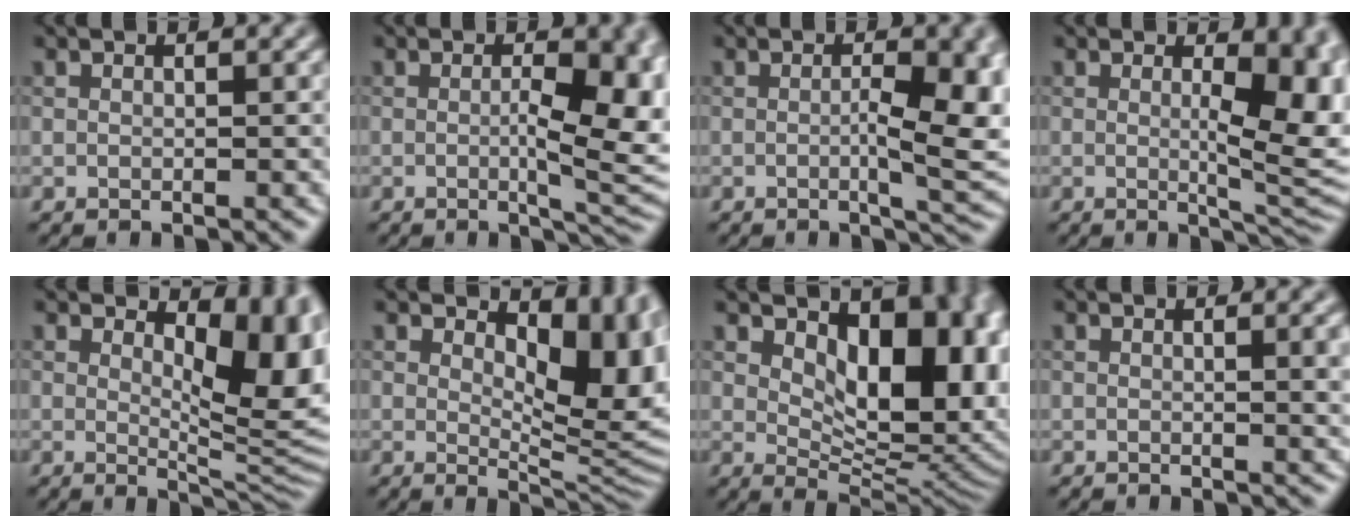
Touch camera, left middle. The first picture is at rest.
{"total": 7.4, "force": [-0.2, 2.1, 7.1], "torque": [-0.098, -0.011, 0.002]}
{"total": 6.1, "force": [-0.4, 1.5, 5.9], "torque": [-0.089, -0.008, -0.003]}
{"total": 8.1, "force": [0.5, 2.7, 7.6], "torque": [-0.096, -0.011, 0.017]}
{"total": 8.1, "force": [2.4, 3.5, 6.9], "torque": [-0.092, -0.014, 0.039]}
{"total": 8.7, "force": [2.7, 4.5, 6.9], "torque": [-0.094, -0.019, 0.044]}
{"total": 11.7, "force": [3.4, 6.3, 9.3], "torque": [-0.120, -0.010, 0.061]}
{"total": 3.0, "force": [0.5, 0.9, 2.8], "torque": [-0.029, 0.003, 0.004]}